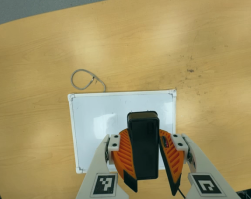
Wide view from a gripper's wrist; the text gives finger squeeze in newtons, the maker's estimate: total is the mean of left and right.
{"total": 10.5, "left": 10.3, "right": 10.7}